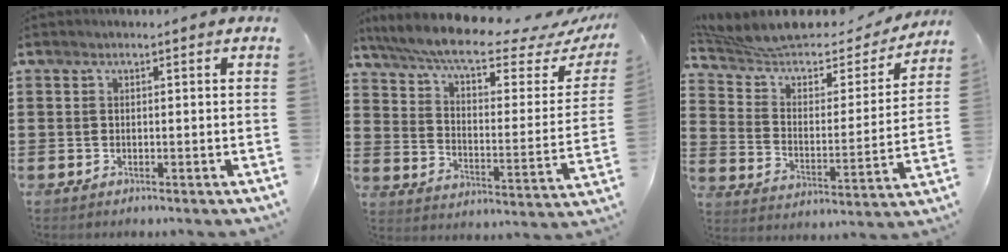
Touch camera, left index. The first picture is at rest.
{"total": 10.3, "force": [8.1, 1.3, 6.1], "torque": [-0.140, -0.048, 0.138]}
{"total": 6.6, "force": [5.4, 2.2, 3.1], "torque": [-0.087, -0.035, 0.088]}